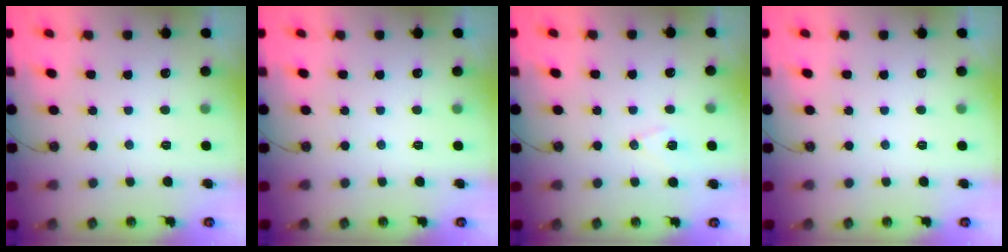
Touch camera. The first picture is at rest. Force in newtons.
{"total": 0.0}
{"total": 7.5, "press": 6.7, "slide": 3.6}
{"total": 0.0}